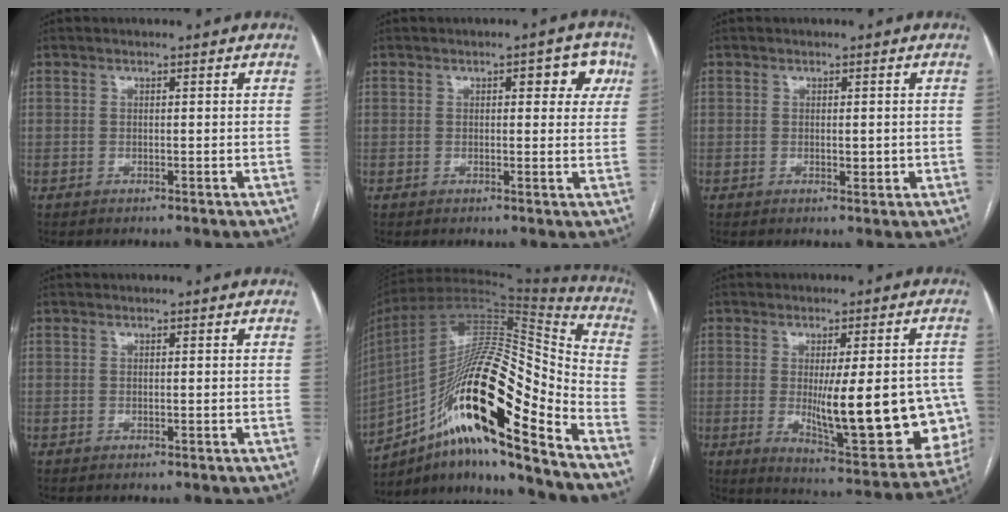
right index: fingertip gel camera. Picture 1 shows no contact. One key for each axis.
{"total": 5.1, "fx": 2.0, "fy": 2.1, "fz": 4.1, "tx": -0.035, "ty": 0.016, "tz": 0.019}
{"total": 1.6, "fx": 0.0, "fy": 0.6, "fz": 1.4, "tx": -0.020, "ty": -0.004, "tz": 0.003}
{"total": 0.0}
{"total": 27.3, "fx": -14.3, "fy": 4.3, "fz": 22.8, "tx": -0.396, "ty": 0.006, "tz": -0.246}
{"total": 19.7, "fx": -2.3, "fy": 4.9, "fz": 19.0, "tx": -0.197, "ty": -0.013, "tz": -0.007}